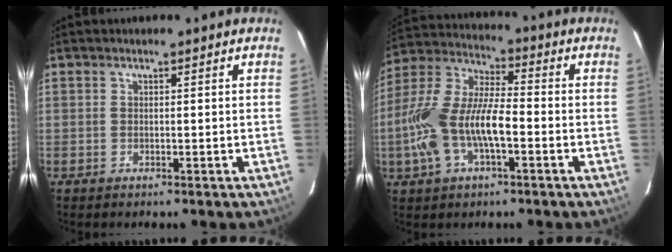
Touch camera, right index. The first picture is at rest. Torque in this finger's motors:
{"motor_torque": [0.64, -0.31, 0.86, 0.21]}